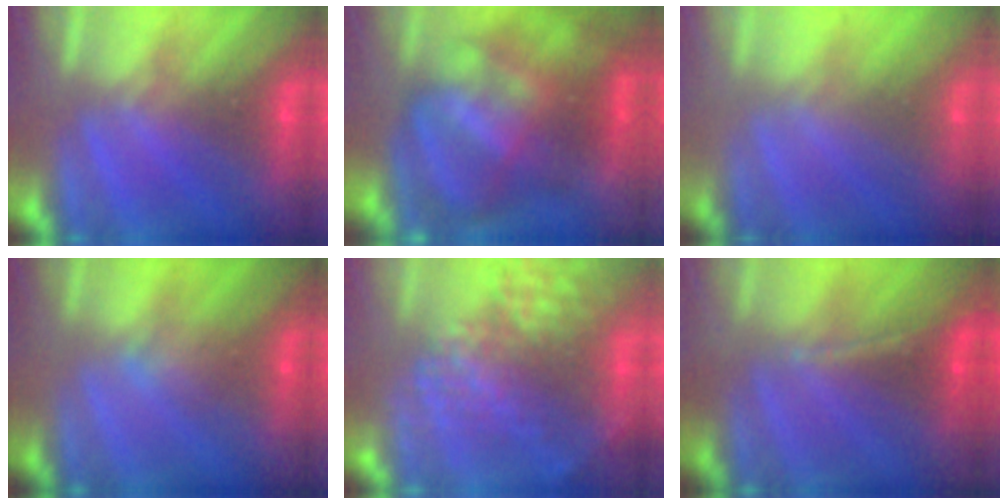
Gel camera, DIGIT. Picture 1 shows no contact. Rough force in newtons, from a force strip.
{"total": 11.0}
{"total": 9.3}
{"total": 2.9}
{"total": 5.8}
{"total": 1.2}